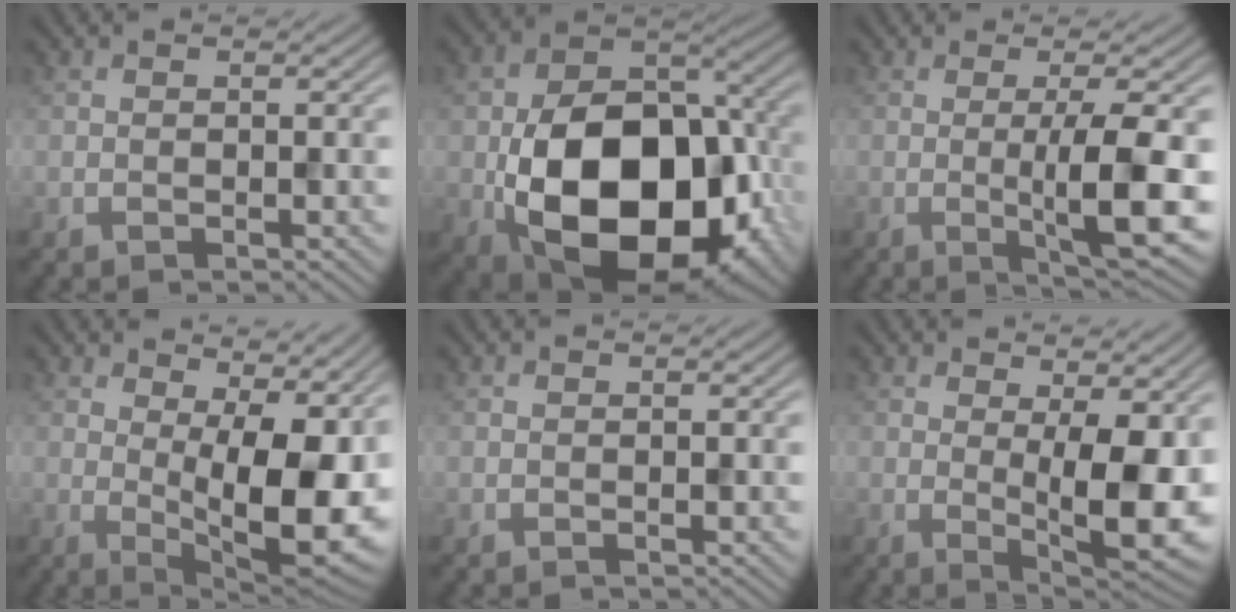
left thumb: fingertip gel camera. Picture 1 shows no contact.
{"total": 18.2, "force": [-5.1, 12.1, 12.5], "torque": [-0.207, -0.048, -0.073]}
{"total": 8.1, "force": [-0.9, 1.3, 7.9], "torque": [-0.127, 0.001, -0.012]}
{"total": 12.5, "force": [2.0, 4.7, 11.4], "torque": [-0.159, 0.007, 0.034]}
{"total": 0.0}
{"total": 9.6, "force": [0.7, 3.0, 9.1], "torque": [-0.125, -0.007, 0.010]}